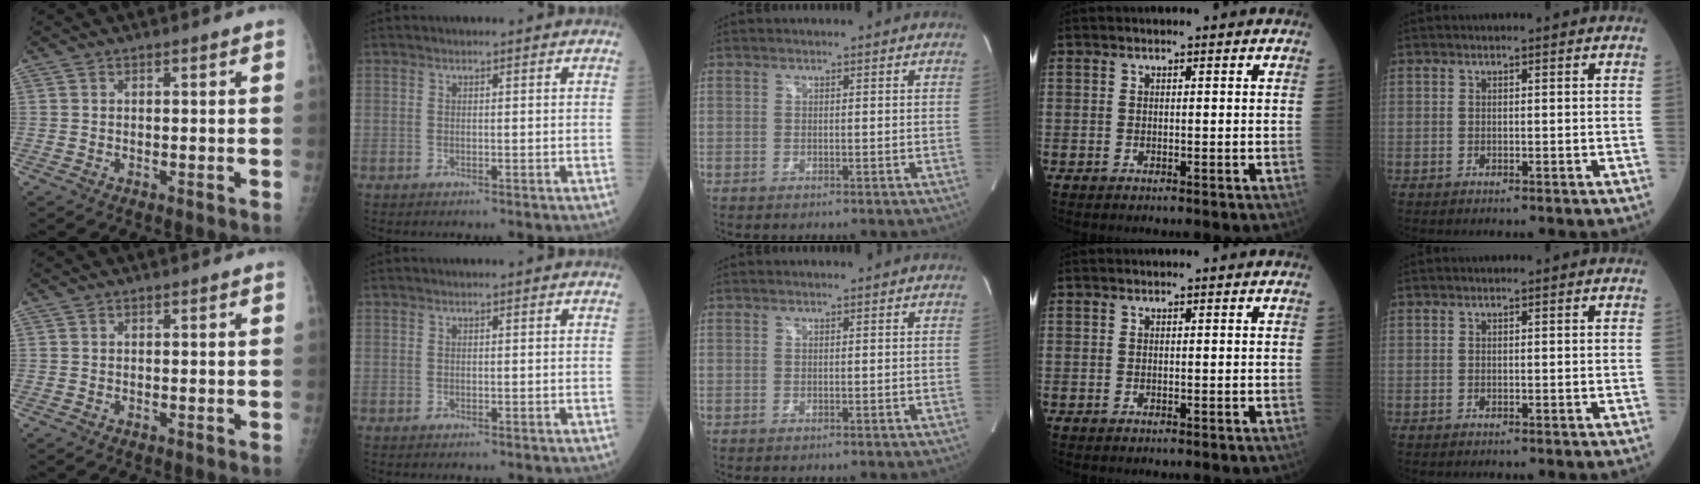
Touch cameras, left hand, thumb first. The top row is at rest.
{}